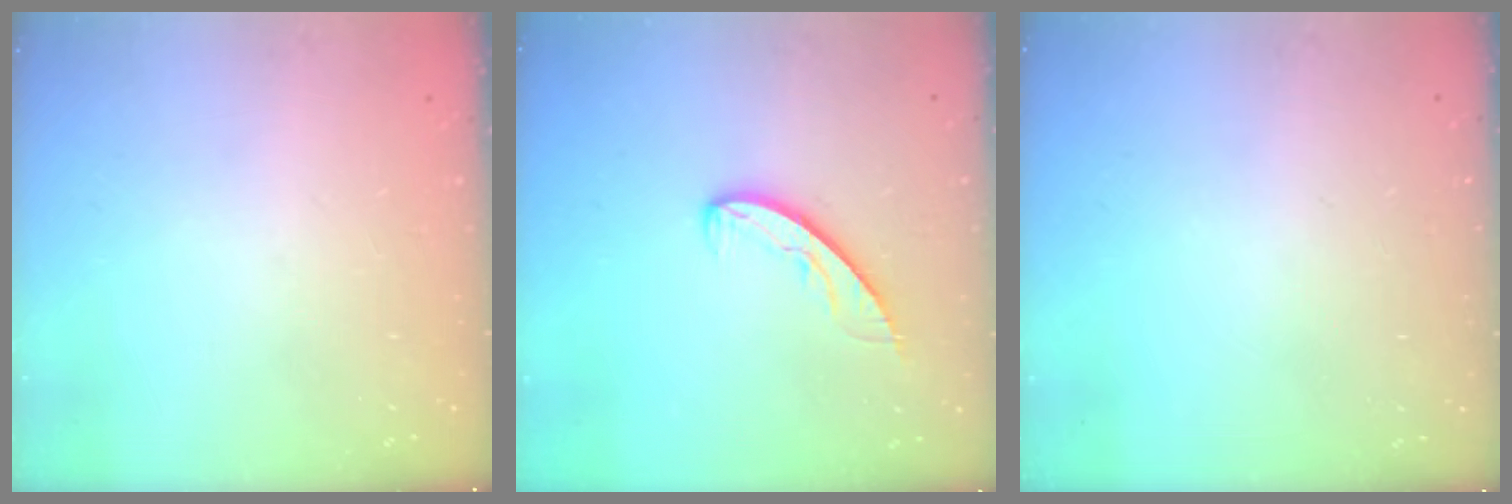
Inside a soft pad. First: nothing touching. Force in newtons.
{"total": 5.7, "press": 5.7, "slide": 0.5}
{"total": 0.0}